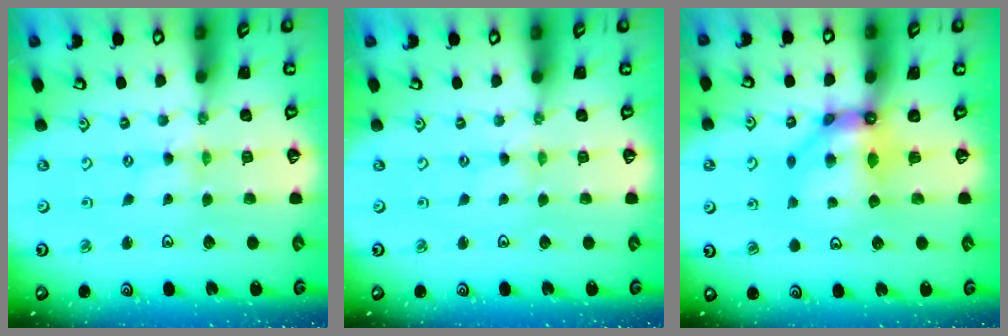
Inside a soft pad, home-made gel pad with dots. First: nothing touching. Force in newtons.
{"total": 0.0}
{"total": 9.4, "press": 9.4, "slide": 1.0}